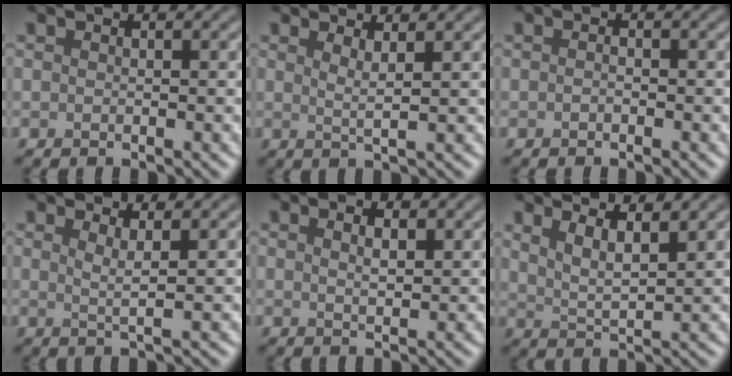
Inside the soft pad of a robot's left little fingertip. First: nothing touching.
{"total": 1.9, "force": [1.1, 0.4, 1.5], "torque": [-0.021, -0.003, 0.013]}
{"total": 0.6, "force": [-0.3, 0.3, 0.4], "torque": [-0.008, 0.001, -0.005]}
{"total": 2.0, "force": [1.1, 0.4, 1.7], "torque": [-0.025, -0.003, 0.013]}
{"total": 2.3, "force": [1.3, 0.8, 1.7], "torque": [-0.019, -0.003, 0.021]}
{"total": 4.4, "force": [3.2, 1.2, 2.8], "torque": [-0.044, 0.011, 0.046]}